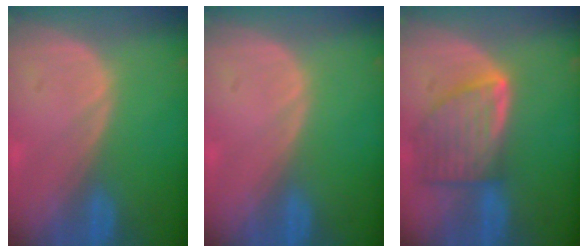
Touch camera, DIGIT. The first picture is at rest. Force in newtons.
{"total": 0.0}
{"total": 8.0, "press": 7.2, "slide": 3.5}